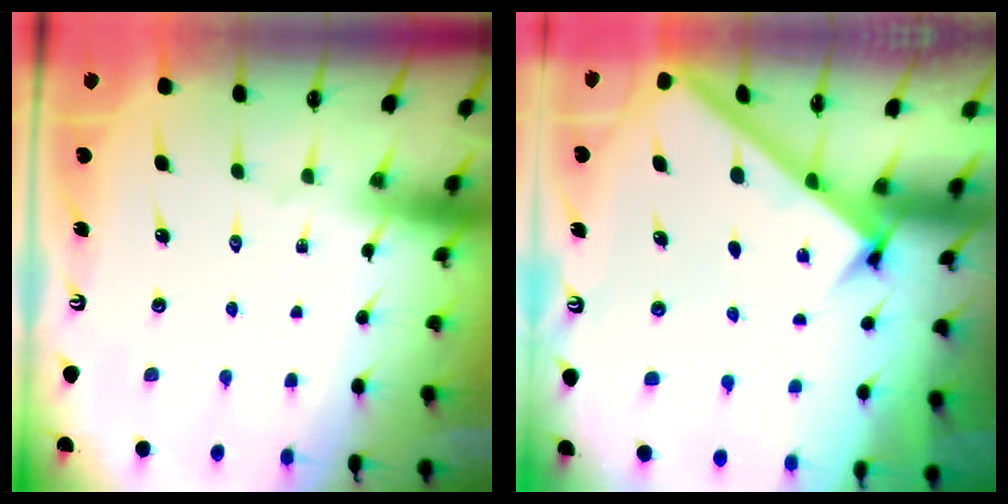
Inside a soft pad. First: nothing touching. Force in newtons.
{"total": 2.7, "press": 2.7, "slide": 0.3}